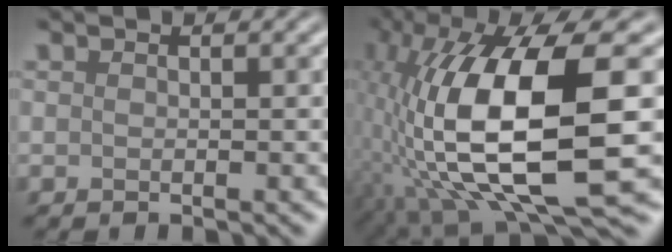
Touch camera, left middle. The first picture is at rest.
{"total": 14.7, "force": [-1.9, 4.6, 13.8], "torque": [-0.266, 0.010, -0.030]}